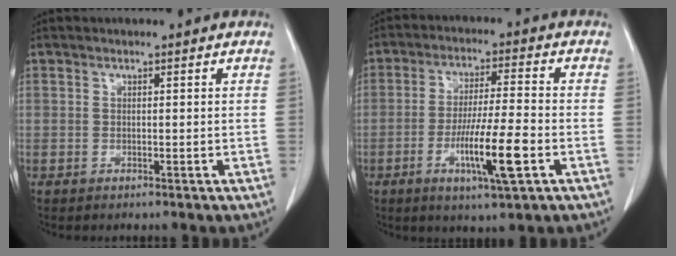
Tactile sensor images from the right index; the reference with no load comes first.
{"total": 10.5, "force": [-3.8, 0.4, 9.8], "torque": [-0.177, -0.012, -0.065]}